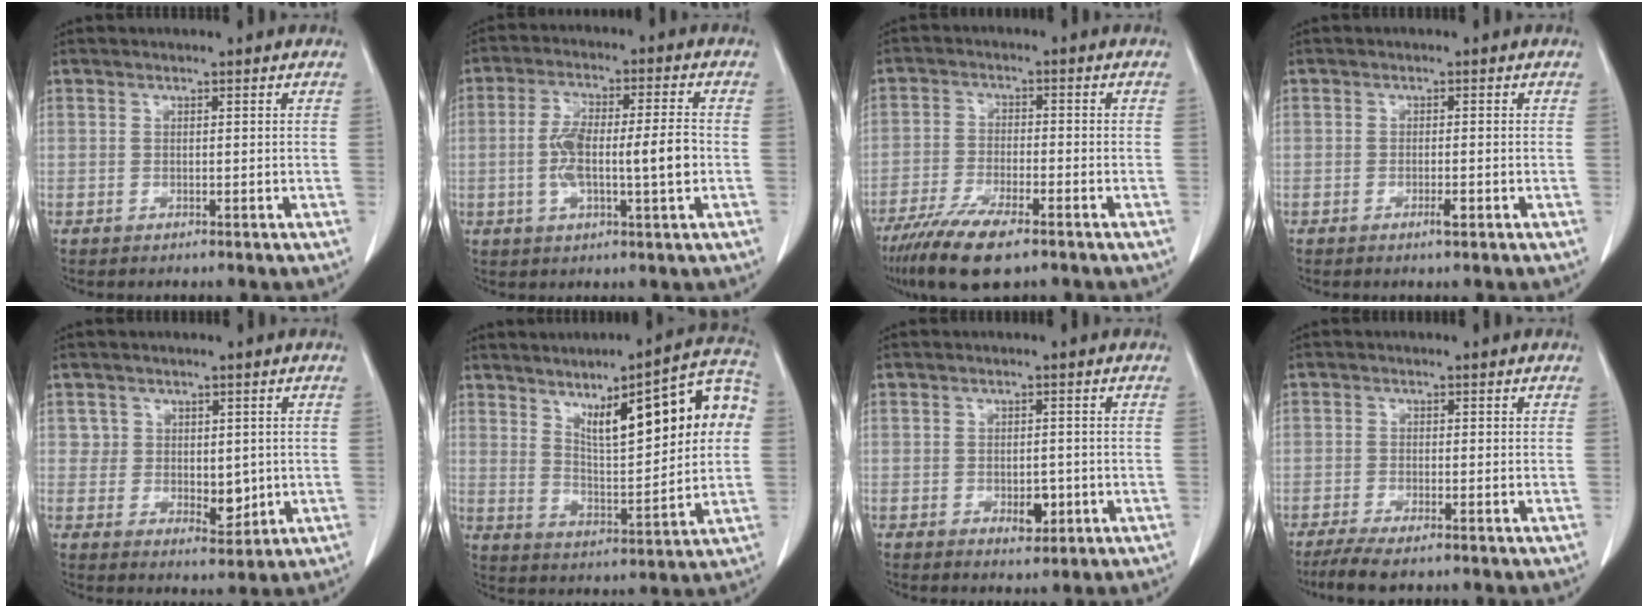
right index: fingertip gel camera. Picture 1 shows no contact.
{"total": 10.4, "force": [-1.2, 1.8, 10.1], "torque": [-0.185, 0.013, -0.021]}
{"total": 9.8, "force": [-6.9, 2.0, 6.6], "torque": [-0.120, -0.022, -0.118]}
{"total": 1.4, "force": [-0.7, 0.2, 1.2], "torque": [-0.022, -0.002, -0.011]}
{"total": 4.8, "force": [0.6, 3.7, 2.9], "torque": [-0.029, -0.008, 0.016]}
{"total": 17.3, "force": [5.2, 4.0, 16.1], "torque": [-0.224, 0.027, 0.081]}
{"total": 3.1, "force": [-0.9, 1.8, 2.4], "torque": [-0.033, 0.000, -0.006]}
{"total": 4.9, "force": [-3.6, 0.8, 3.2], "torque": [-0.057, -0.012, -0.060]}